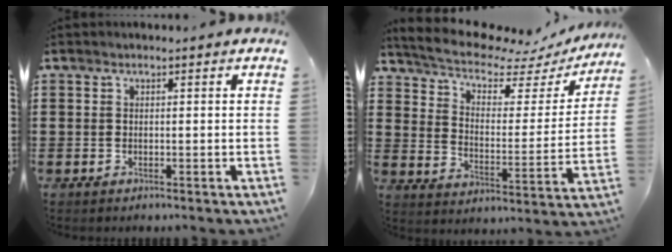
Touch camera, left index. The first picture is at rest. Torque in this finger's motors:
{"motor_torque": [2.14, 0.00, 0.39, 0.07]}